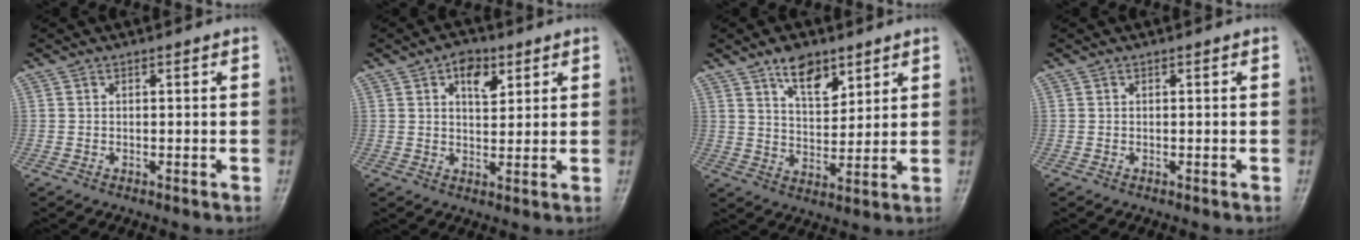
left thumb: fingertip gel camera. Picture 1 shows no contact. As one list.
[{"total": 5.8, "force": [2.8, 3.4, 3.8], "torque": [-0.035, -0.010, 0.039]}, {"total": 8.2, "force": [5.2, 4.2, 4.7], "torque": [-0.050, -0.036, 0.091]}, {"total": 0.0}]